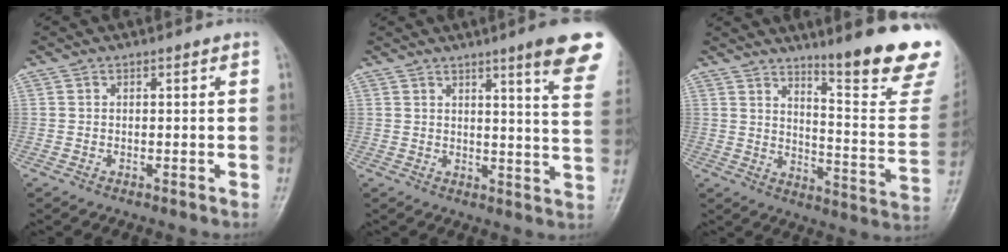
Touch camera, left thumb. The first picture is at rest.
{"total": 13.1, "force": [8.4, 0.9, 10.0], "torque": [-0.107, -0.041, 0.089]}
{"total": 19.1, "force": [14.2, 1.8, 12.6], "torque": [-0.136, -0.124, 0.196]}